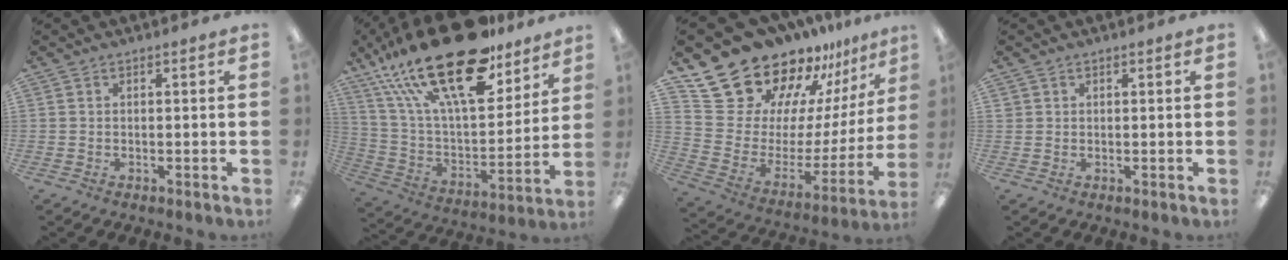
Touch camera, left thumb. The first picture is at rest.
{"total": 28.2, "force": [18.7, 10.6, 18.2], "torque": [-0.343, -0.118, 0.314]}
{"total": 22.0, "force": [18.7, 10.3, 5.5], "torque": [-0.096, -0.149, 0.354]}
{"total": 1.2, "force": [0.5, 1.0, 0.1], "torque": [-0.004, 0.003, 0.009]}